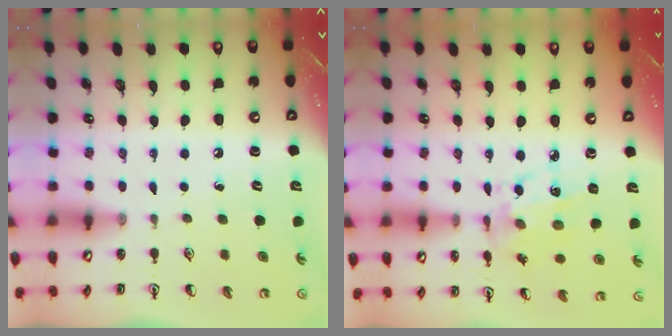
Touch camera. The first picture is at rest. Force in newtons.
{"total": 8.5, "press": 8.5, "slide": 0.8}